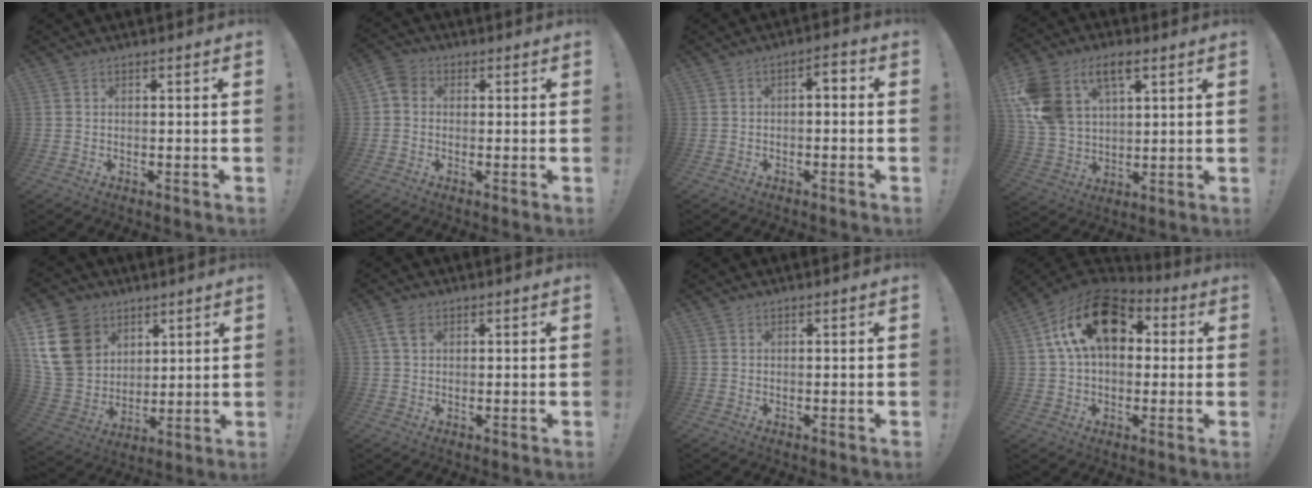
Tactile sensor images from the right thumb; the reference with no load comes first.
{"total": 4.1, "force": [0.0, 3.4, 2.2], "torque": [-0.053, 0.013, 0.003]}
{"total": 3.2, "force": [-1.3, 1.5, 2.5], "torque": [-0.038, 0.010, -0.028]}
{"total": 15.2, "force": [7.4, 9.8, 8.9], "torque": [-0.191, -0.024, 0.141]}
{"total": 18.2, "force": [7.3, 14.4, 8.3], "torque": [-0.153, -0.029, 0.150]}
{"total": 3.6, "force": [1.5, 2.3, 2.3], "torque": [-0.042, 0.001, 0.029]}
{"total": 0.5, "force": [0.5, 0.3, 0.0], "torque": [0.002, 0.000, 0.008]}
{"total": 19.8, "force": [6.3, 12.3, 14.2], "torque": [-0.238, -0.004, 0.111]}